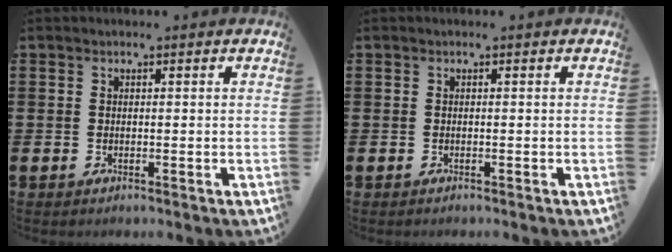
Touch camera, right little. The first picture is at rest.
{"total": 0.0}